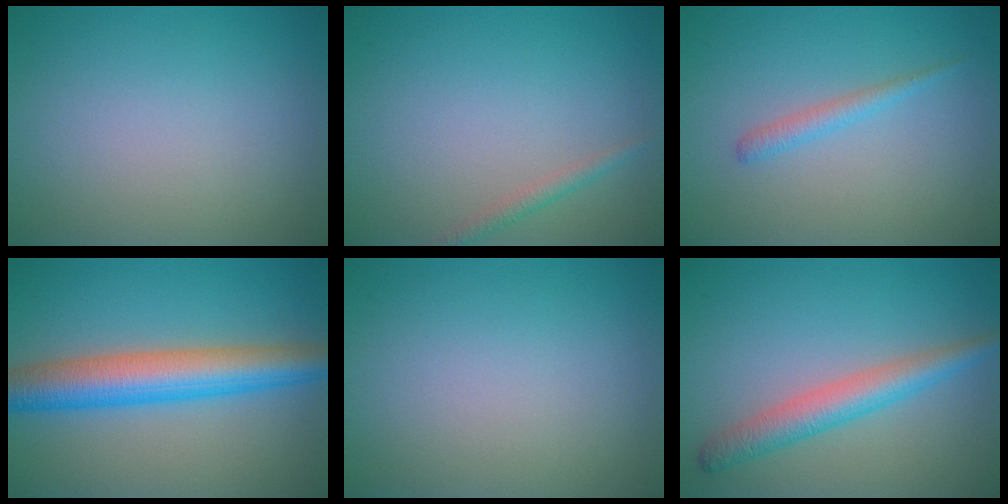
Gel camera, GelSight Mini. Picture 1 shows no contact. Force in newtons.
{"total": 1.2, "press": 1.2, "slide": 0.0}
{"total": 1.4, "press": 1.4, "slide": 0.1}
{"total": 7.1, "press": 7.1, "slide": 0.2}
{"total": 0.0}
{"total": 3.8, "press": 3.8, "slide": 0.3}